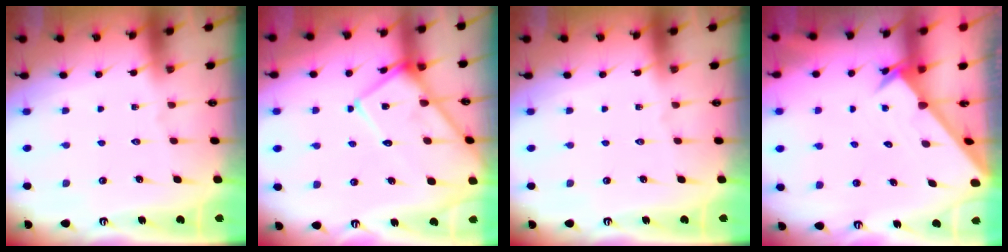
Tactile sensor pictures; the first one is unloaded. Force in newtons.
{"total": 14.0, "press": 14.0, "slide": 1.6}
{"total": 0.0}
{"total": 2.1, "press": 2.1, "slide": 0.1}